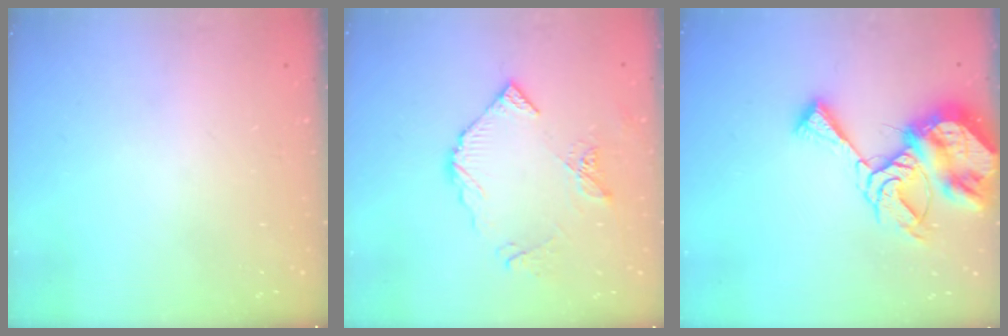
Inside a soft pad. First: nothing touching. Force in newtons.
{"total": 10.0, "press": 9.9, "slide": 0.9}
{"total": 14.5, "press": 14.4, "slide": 1.7}